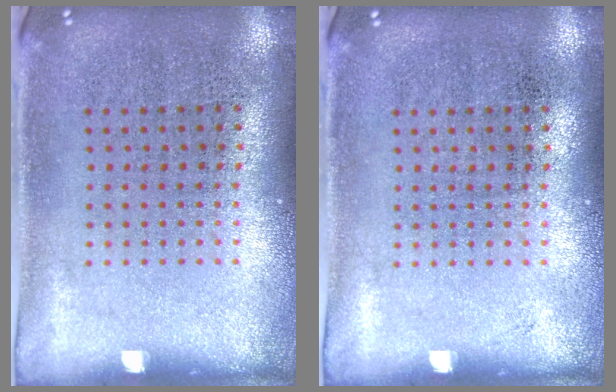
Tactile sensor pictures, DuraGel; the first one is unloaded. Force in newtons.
{"total": 0.0}